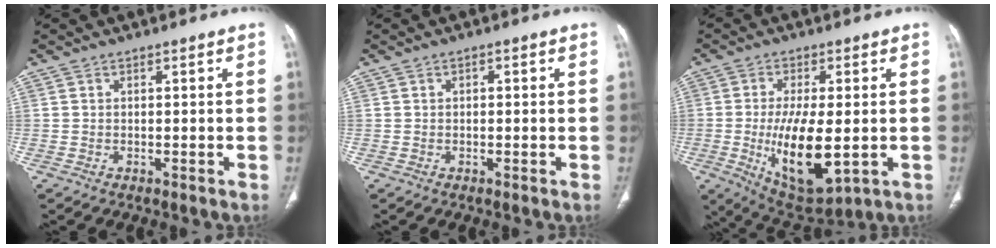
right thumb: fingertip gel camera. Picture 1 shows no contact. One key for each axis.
{"total": 0.8, "fx": 0.2, "fy": 0.5, "fz": 0.6, "tx": -0.009, "ty": 0.002, "tz": 0.002}
{"total": 14.8, "fx": -2.4, "fy": 6.1, "fz": 13.3, "tx": -0.224, "ty": -0.022, "tz": -0.023}